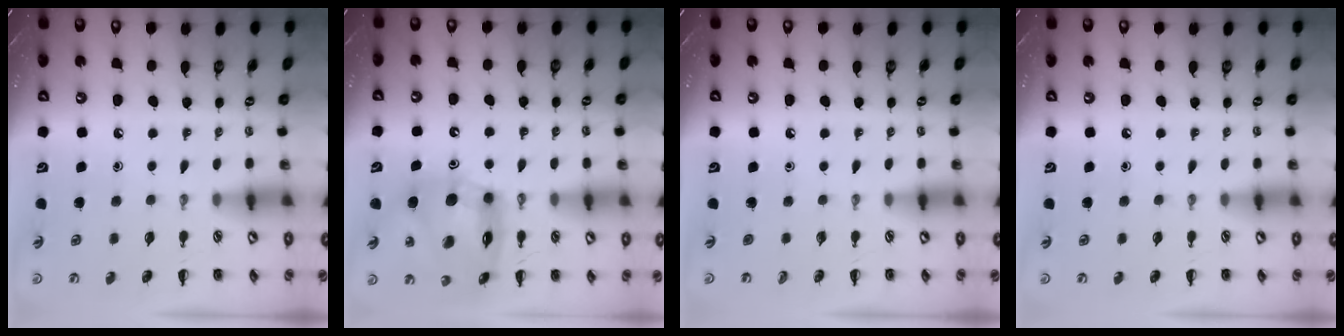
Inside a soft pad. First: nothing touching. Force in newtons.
{"total": 13.2, "press": 12.8, "slide": 3.2}
{"total": 0.0}
{"total": 0.0}